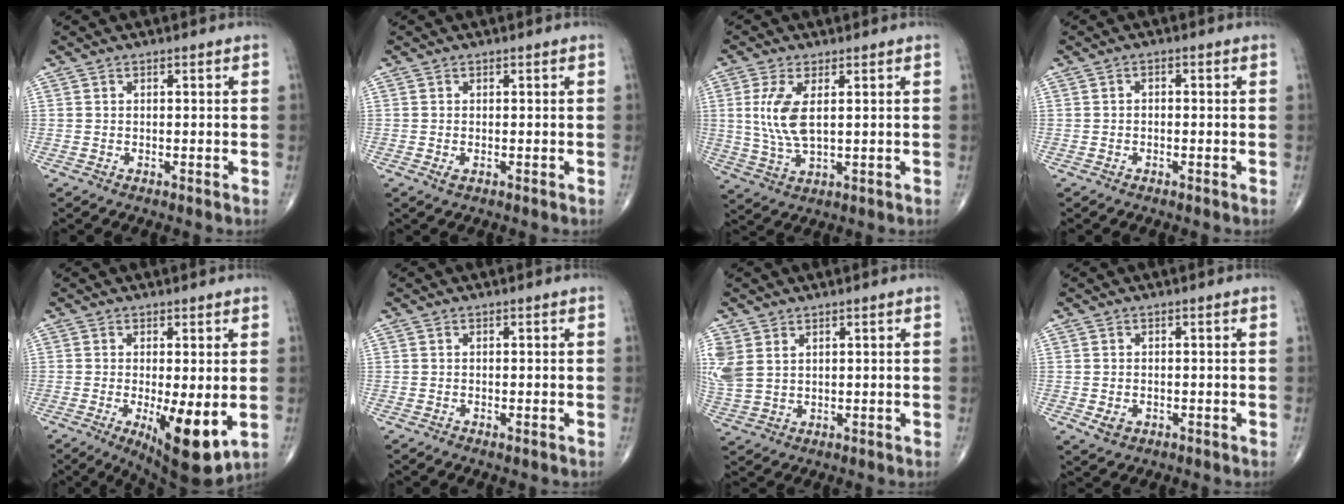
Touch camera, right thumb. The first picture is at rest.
{"total": 0.9, "force": [-0.3, 0.5, 0.7], "torque": [-0.012, -0.002, -0.004]}
{"total": 8.3, "force": [1.5, 3.6, 7.4], "torque": [-0.167, -0.009, 0.037]}
{"total": 1.0, "force": [-0.2, 0.7, 0.7], "torque": [-0.008, 0.006, -0.006]}
{"total": 11.4, "force": [-2.4, 3.4, 10.6], "torque": [-0.156, -0.027, -0.027]}
{"total": 0.6, "force": [-0.4, 0.2, 0.4], "torque": [-0.008, -0.001, -0.006]}
{"total": 7.1, "force": [2.5, 4.9, 4.4], "torque": [-0.116, 0.000, 0.064]}
{"total": 2.5, "force": [-0.5, 1.9, 1.5], "torque": [-0.019, -0.002, 0.000]}